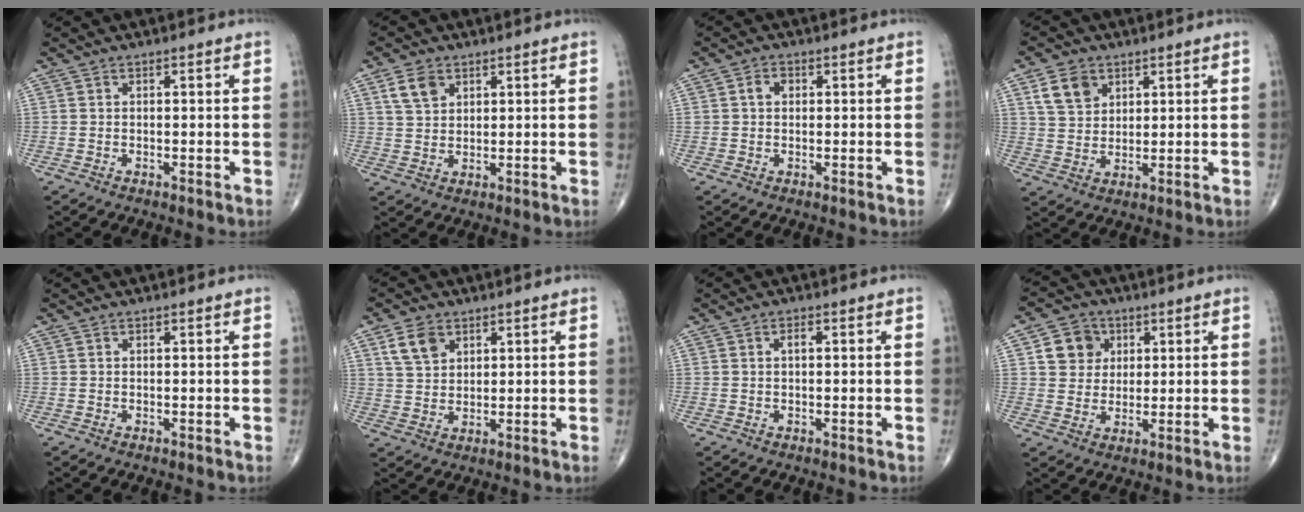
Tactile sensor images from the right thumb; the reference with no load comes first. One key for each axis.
{"total": 4.9, "fx": 2.5, "fy": 3.3, "fz": 2.6, "tx": -0.040, "ty": -0.008, "tz": 0.051}
{"total": 2.2, "fx": 0.5, "fy": 1.7, "fz": 1.3, "tx": -0.018, "ty": 0.008, "tz": 0.008}
{"total": 6.7, "fx": 3.3, "fy": 4.9, "fz": 3.2, "tx": -0.043, "ty": -0.012, "tz": 0.065}
{"total": 0.0}
{"total": 5.8, "fx": 3.0, "fy": 4.0, "fz": 3.0, "tx": -0.045, "ty": -0.011, "tz": 0.061}
{"total": 1.3, "fx": 0.2, "fy": 0.6, "fz": 1.1, "tx": -0.018, "ty": 0.003, "tz": 0.001}
{"total": 7.2, "fx": 2.4, "fy": 6.3, "fz": 2.4, "tx": -0.011, "ty": -0.005, "tz": 0.041}